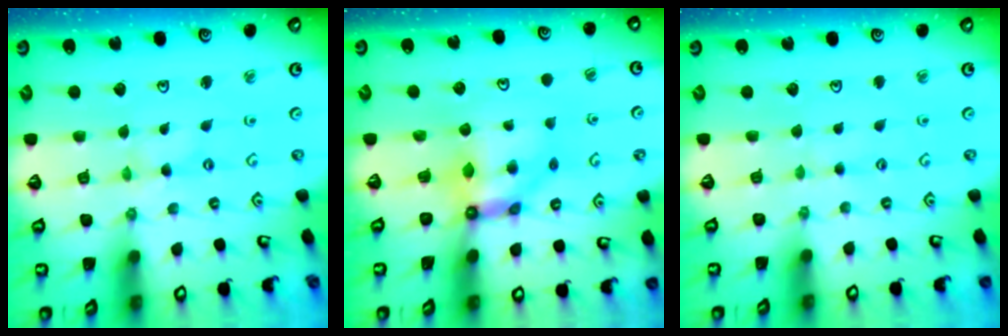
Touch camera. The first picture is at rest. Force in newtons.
{"total": 6.9, "press": 6.9, "slide": 0.6}
{"total": 1.4, "press": 1.4, "slide": 0.2}